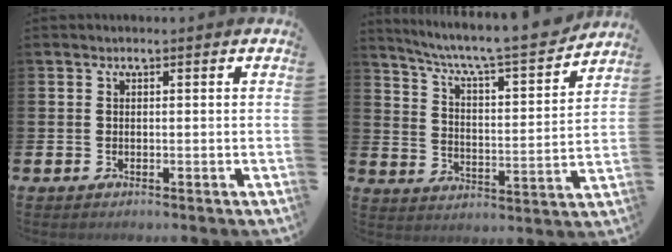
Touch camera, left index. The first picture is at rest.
{"total": 7.1, "force": [6.3, 0.7, 3.1], "torque": [-0.092, -0.048, 0.101]}